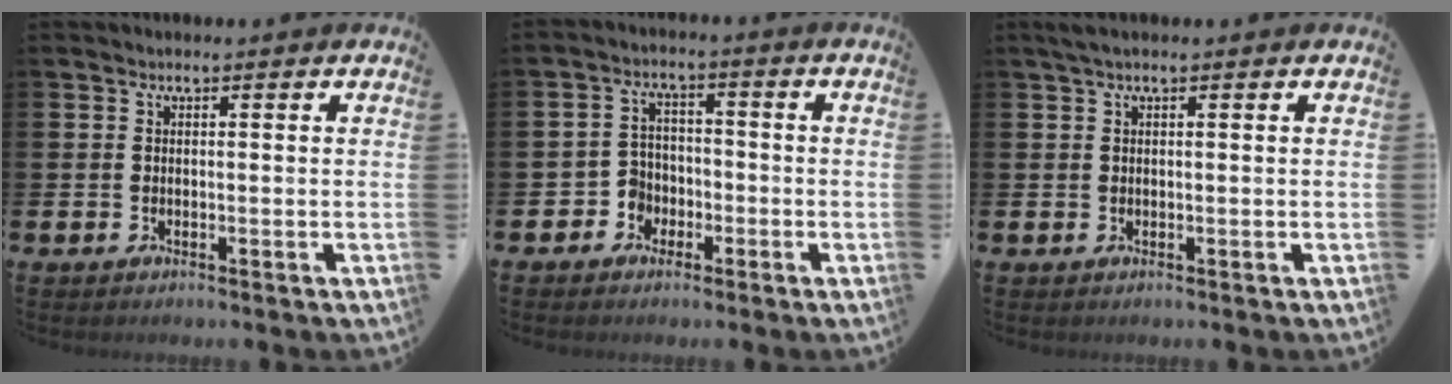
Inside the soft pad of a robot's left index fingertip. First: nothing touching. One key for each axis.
{"total": 3.8, "fx": -1.9, "fy": 3.2, "fz": 0.4, "tx": -0.026, "ty": 0.005, "tz": -0.042}
{"total": 1.0, "fx": 0.5, "fy": 0.1, "fz": 0.9, "tx": -0.022, "ty": 0.005, "tz": 0.010}